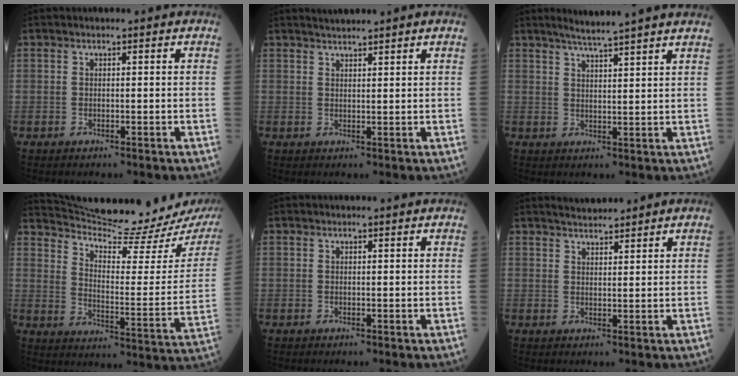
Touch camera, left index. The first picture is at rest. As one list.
[{"total": 2.1, "force": [2.0, -0.5, 0.5], "torque": [-0.008, 0.007, 0.038]}, {"total": 7.7, "force": [6.7, -0.9, 3.6], "torque": [-0.058, 0.014, 0.089]}, {"total": 20.9, "force": [19.8, 0.1, 6.8], "torque": [-0.107, -0.085, 0.268]}, {"total": 0.0}, {"total": 2.9, "force": [2.8, 0.2, 0.7], "torque": [-0.016, 0.010, 0.049]}]